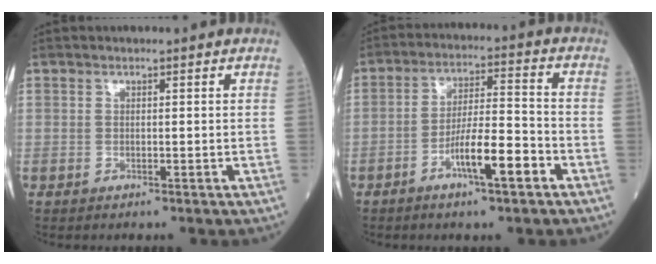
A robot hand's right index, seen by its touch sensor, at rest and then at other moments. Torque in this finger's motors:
{"motor_torque": [0.19, -0.13, 0.19, 0.11]}